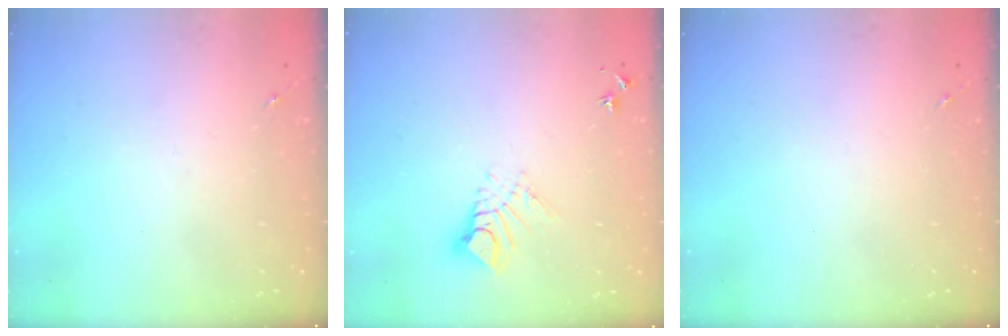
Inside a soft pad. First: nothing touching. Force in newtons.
{"total": 9.1, "press": 9.0, "slide": 1.0}
{"total": 0.0}